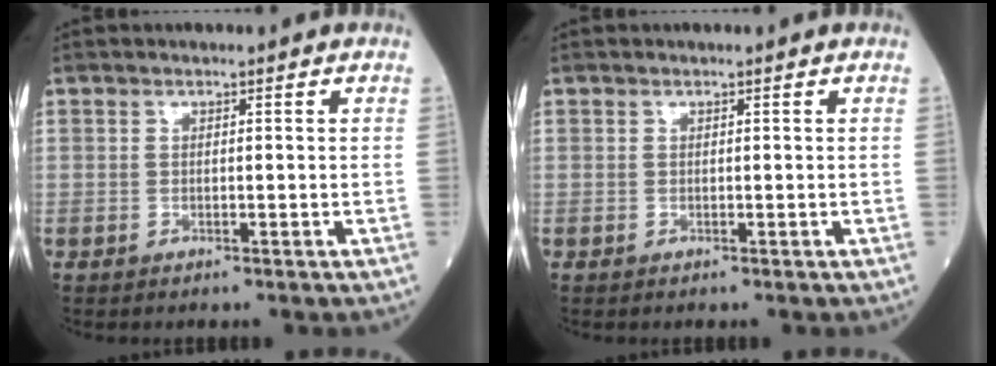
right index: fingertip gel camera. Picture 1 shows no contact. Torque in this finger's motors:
{"motor_torque": [0.00, 0.00, 0.00, 0.00]}